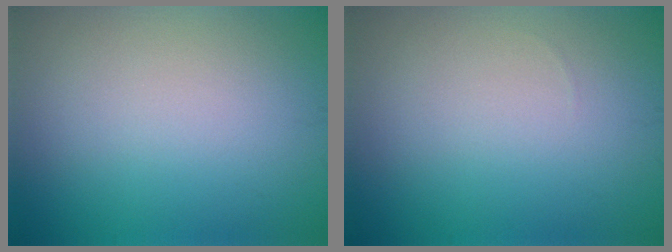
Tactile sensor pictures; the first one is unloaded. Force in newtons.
{"total": 0.0}